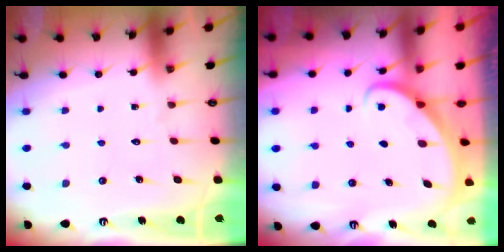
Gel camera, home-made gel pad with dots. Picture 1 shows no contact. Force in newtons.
{"total": 2.2, "press": 2.2, "slide": 0.1}